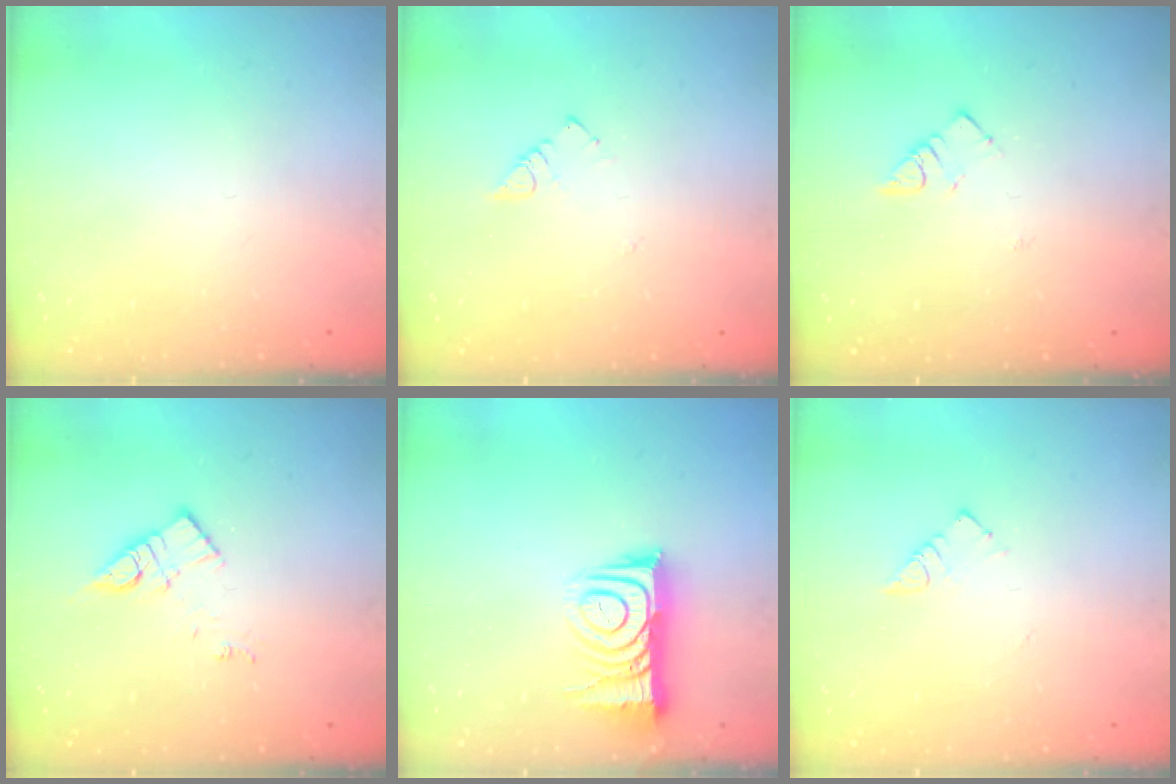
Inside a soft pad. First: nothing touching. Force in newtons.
{"total": 3.0, "press": 2.9, "slide": 0.4}
{"total": 3.6, "press": 3.5, "slide": 0.5}
{"total": 10.4, "press": 10.4, "slide": 0.6}
{"total": 11.3, "press": 11.2, "slide": 1.0}
{"total": 3.9, "press": 3.9, "slide": 0.2}